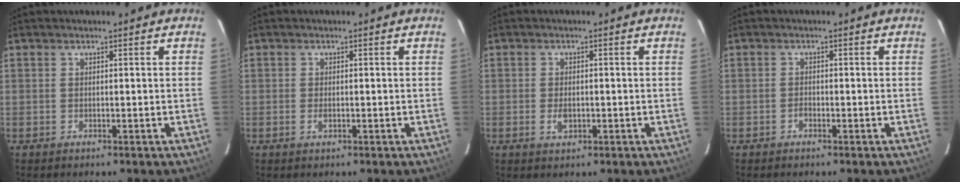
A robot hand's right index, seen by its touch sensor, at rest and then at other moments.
{"total": 1.3, "force": [-0.5, 0.7, 1.0], "torque": [-0.019, -0.002, -0.008]}
{"total": 2.6, "force": [-0.8, 1.5, 2.0], "torque": [-0.036, -0.003, -0.013]}
{"total": 1.0, "force": [-0.7, 0.6, 0.4], "torque": [-0.007, 0.001, -0.014]}